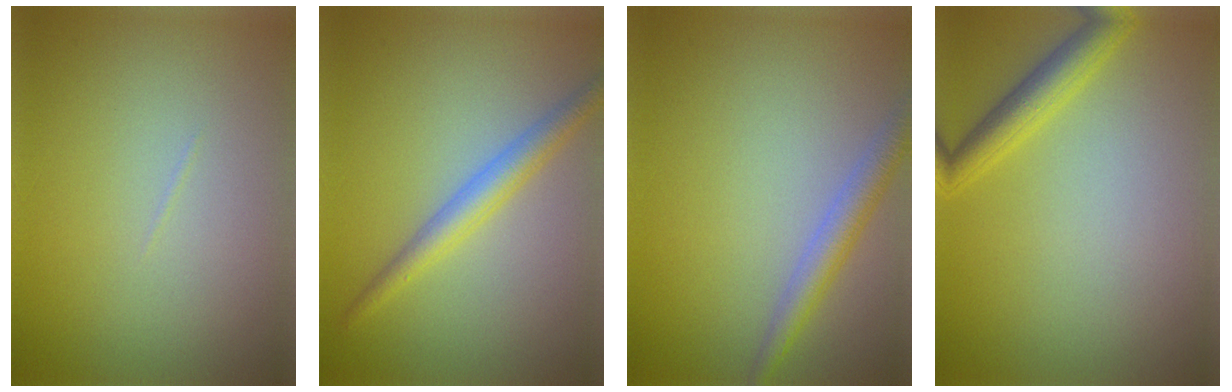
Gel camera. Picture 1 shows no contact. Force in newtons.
{"total": 2.9, "press": 2.9, "slide": 0.0}
{"total": 2.9, "press": 2.9, "slide": 0.1}
{"total": 3.0, "press": 3.0, "slide": 0.1}